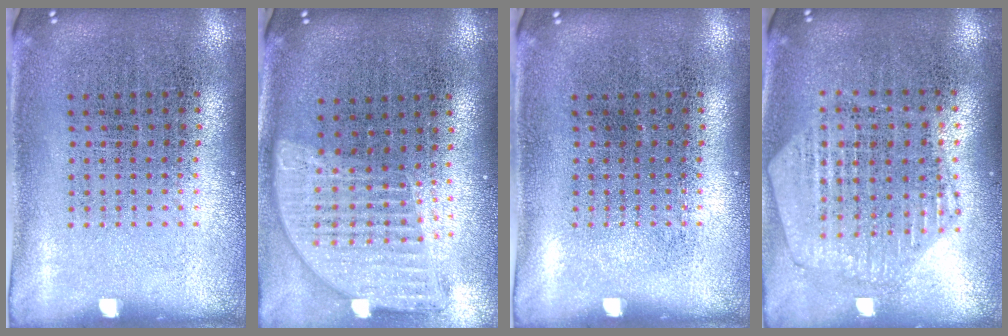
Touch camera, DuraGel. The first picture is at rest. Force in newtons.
{"total": 1.6, "press": 1.4, "slide": 0.8}
{"total": 0.0}
{"total": 1.1, "press": 1.1, "slide": 0.2}